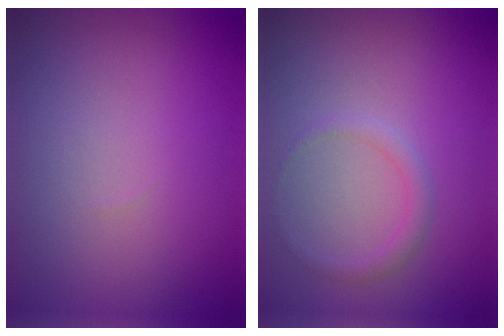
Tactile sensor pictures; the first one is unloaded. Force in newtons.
{"total": 1.3, "press": 1.3, "slide": 0.1}